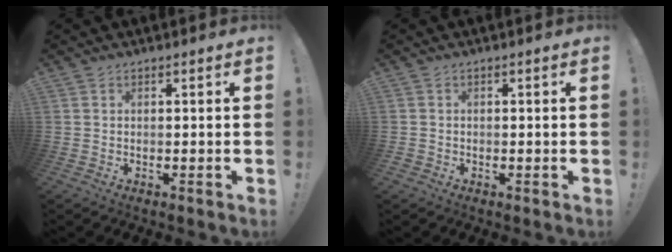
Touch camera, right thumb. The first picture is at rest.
{"total": 1.2, "force": [-0.7, 1.0, 0.1], "torque": [-0.009, 0.006, -0.011]}